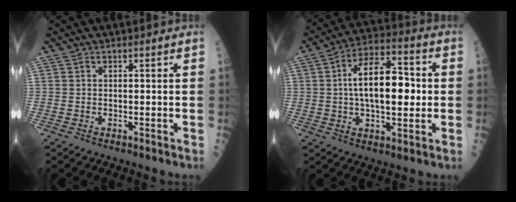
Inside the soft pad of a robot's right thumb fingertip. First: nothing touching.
{"total": 16.0, "force": [0.9, 7.6, 14.0], "torque": [-0.211, 0.022, 0.011]}